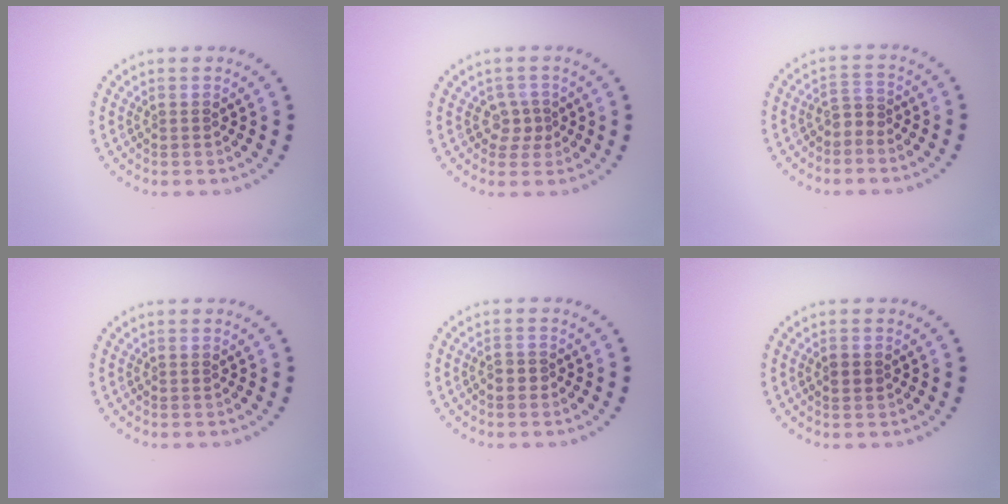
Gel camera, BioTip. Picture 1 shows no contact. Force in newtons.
{"total": 1.7, "press": 1.3, "slide": 1.2}
{"total": 1.5, "press": 1.0, "slide": 1.1}
{"total": 0.0}
{"total": 1.3, "press": 1.2, "slide": 0.5}
{"total": 1.0, "press": 1.0, "slide": 0.0}